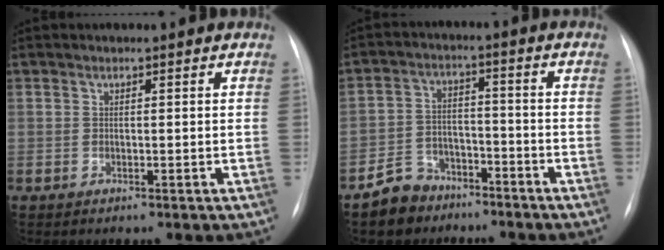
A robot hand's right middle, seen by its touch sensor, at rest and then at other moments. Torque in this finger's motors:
{"motor_torque": [0.03, 0.01, 0.17, 0.03]}